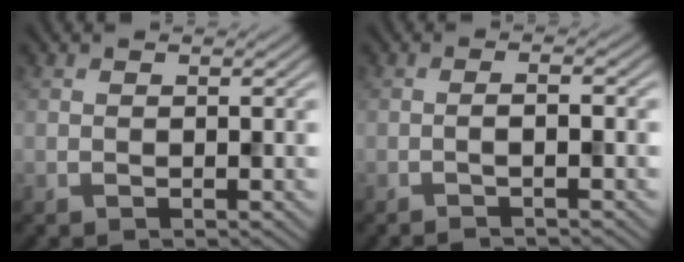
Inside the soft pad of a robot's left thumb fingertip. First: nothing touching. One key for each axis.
{"total": 1.9, "fx": -0.9, "fy": -0.1, "fz": 1.7, "tx": -0.028, "ty": 0.014, "tz": -0.026}